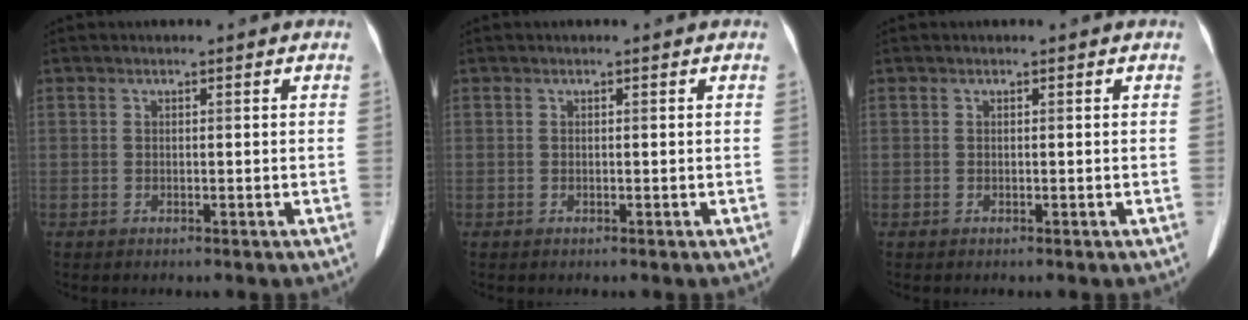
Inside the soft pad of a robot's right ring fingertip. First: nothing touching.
{"total": 0.0}
{"total": 0.0}